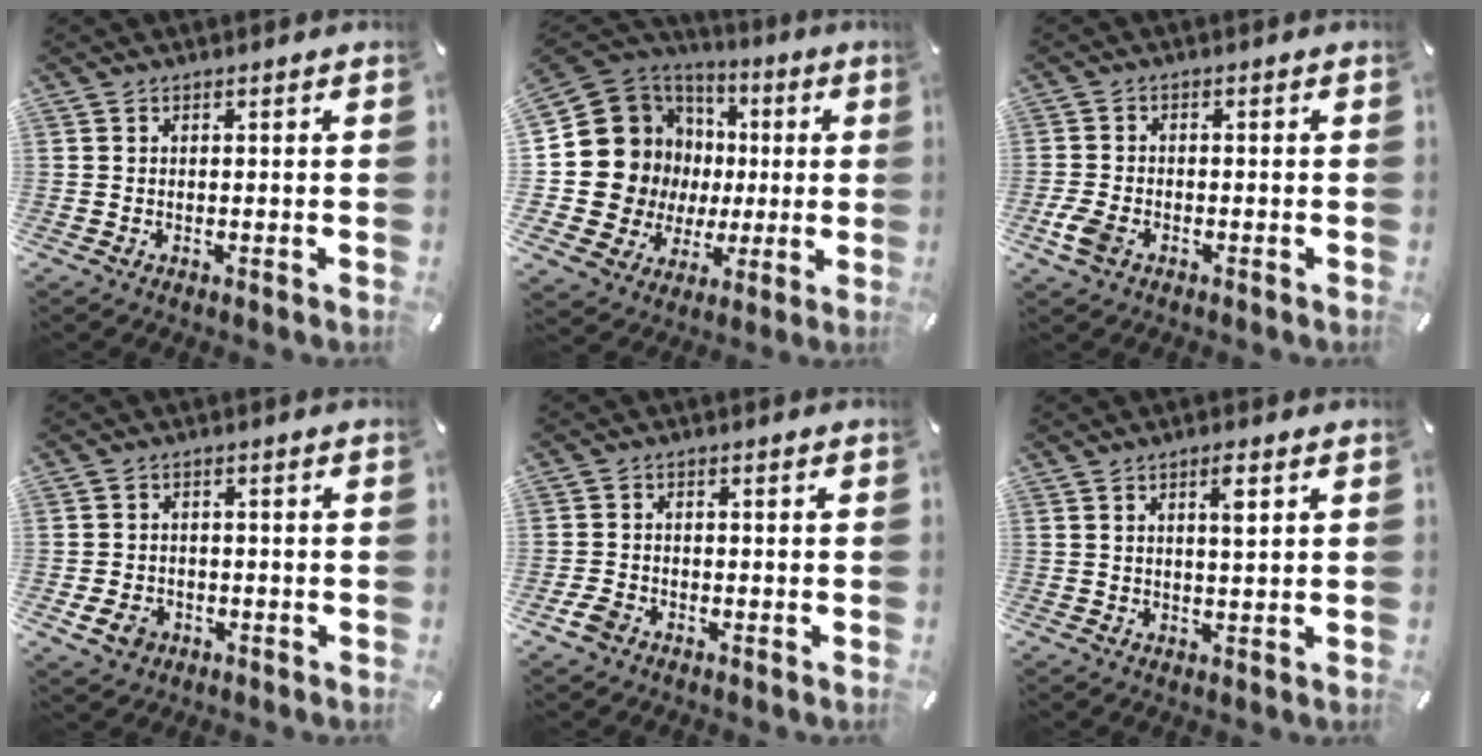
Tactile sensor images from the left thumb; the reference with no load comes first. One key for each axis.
{"total": 16.7, "fx": 1.7, "fy": 15.7, "fz": 5.3, "tx": -0.097, "ty": -0.026, "tz": 0.065}
{"total": 4.6, "fx": -2.1, "fy": 2.9, "fz": 3.0, "tx": -0.080, "ty": 0.000, "tz": -0.046}
{"total": 4.7, "fx": -1.8, "fy": 3.7, "fz": 2.2, "tx": -0.039, "ty": 0.003, "tz": -0.035}
{"total": 3.2, "fx": -1.7, "fy": 2.3, "fz": 1.4, "tx": -0.030, "ty": 0.006, "tz": -0.034}
{"total": 3.7, "fx": 1.4, "fy": 0.6, "fz": 3.4, "tx": -0.064, "ty": -0.001, "tz": 0.019}